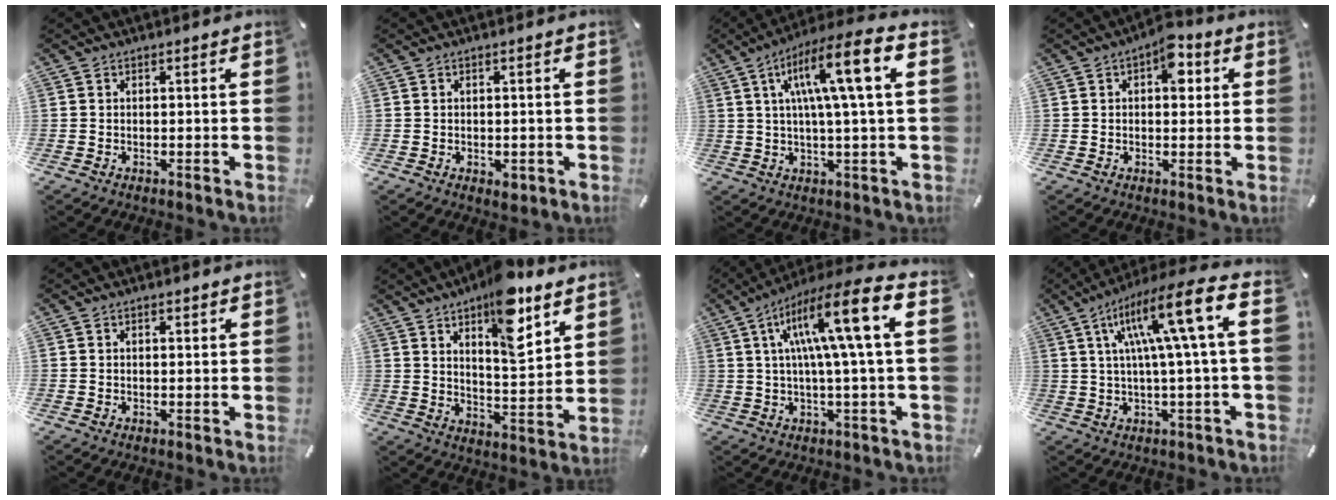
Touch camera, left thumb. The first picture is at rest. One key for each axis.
{"total": 1.9, "fx": -0.6, "fy": 1.3, "fz": 1.2, "tx": -0.019, "ty": 0.002, "tz": -0.009}
{"total": 14.4, "fx": 4.2, "fy": 2.4, "fz": 13.5, "tx": -0.230, "ty": -0.004, "tz": 0.062}
{"total": 6.5, "fx": 2.1, "fy": 3.7, "fz": 4.9, "tx": -0.053, "ty": -0.004, "tz": 0.026}
{"total": 0.9, "fx": 0.4, "fy": 0.5, "fz": 0.6, "tx": -0.011, "ty": 0.004, "tz": 0.006}
{"total": 14.3, "fx": 9.5, "fy": 5.3, "fz": 9.3, "tx": -0.131, "ty": -0.057, "tz": 0.160}
{"total": 16.9, "fx": 4.7, "fy": 2.1, "fz": 16.1, "tx": -0.279, "ty": -0.010, "tz": 0.062}
{"total": 17.3, "fx": 5.4, "fy": 2.0, "fz": 16.3, "tx": -0.283, "ty": -0.014, "tz": 0.072}